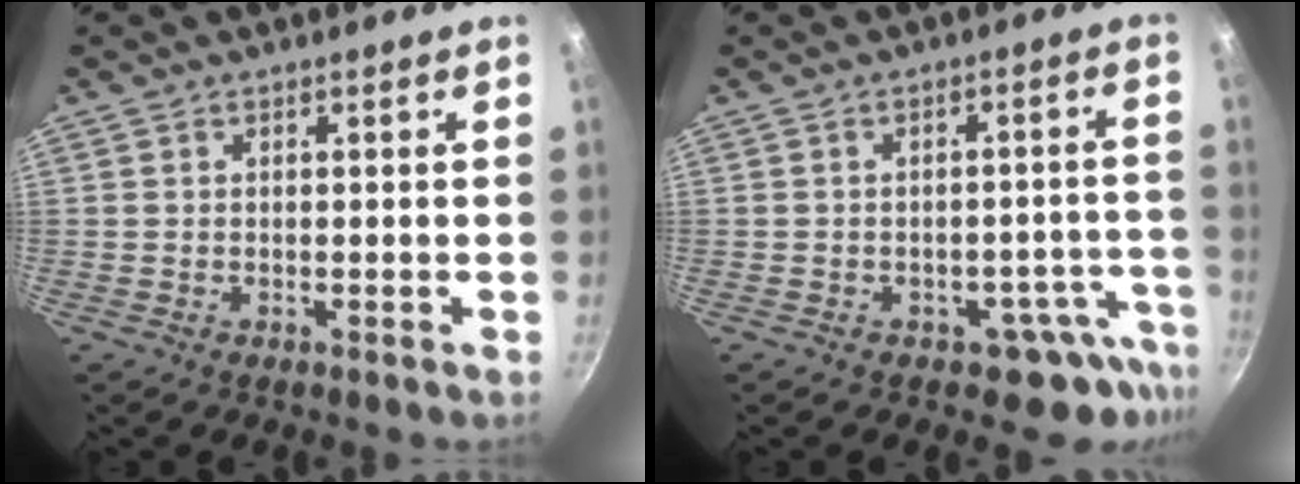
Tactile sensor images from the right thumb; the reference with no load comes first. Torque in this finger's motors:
{"motor_torque": [-0.16, 0.18, 0.05, 0.04, 0.03]}